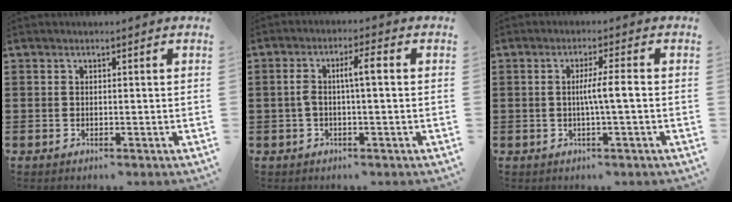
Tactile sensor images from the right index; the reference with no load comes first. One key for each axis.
{"total": 4.3, "fx": 0.1, "fy": 0.7, "fz": 4.2, "tx": -0.087, "ty": 0.004, "tz": -0.006}
{"total": 3.9, "fx": -0.3, "fy": -0.2, "fz": 3.9, "tx": -0.070, "ty": -0.005, "tz": -0.010}